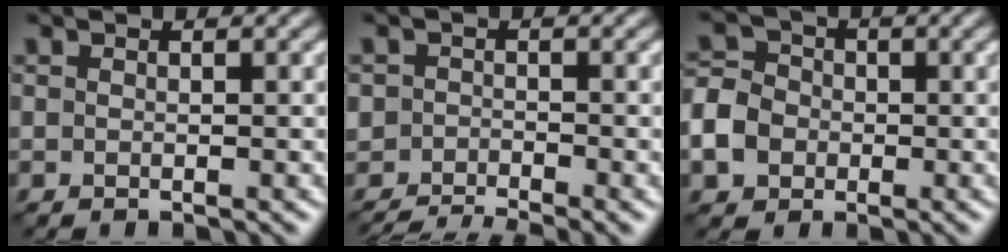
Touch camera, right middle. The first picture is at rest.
{"total": 4.5, "force": [-4.2, 0.7, 1.6], "torque": [-0.025, -0.010, -0.079]}
{"total": 5.2, "force": [-1.4, 4.3, 2.4], "torque": [-0.049, -0.002, -0.037]}